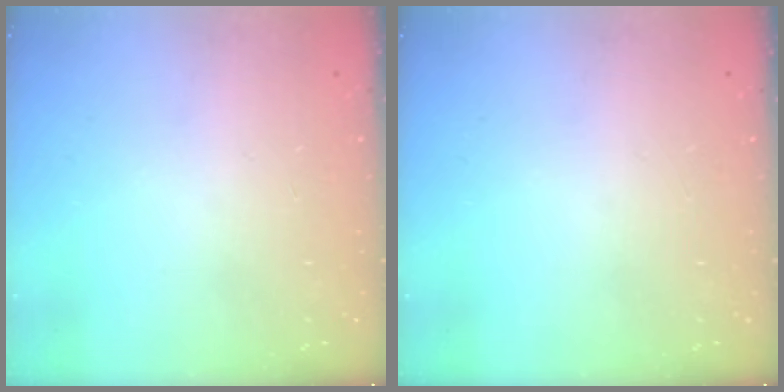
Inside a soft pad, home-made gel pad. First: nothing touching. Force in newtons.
{"total": 0.0}